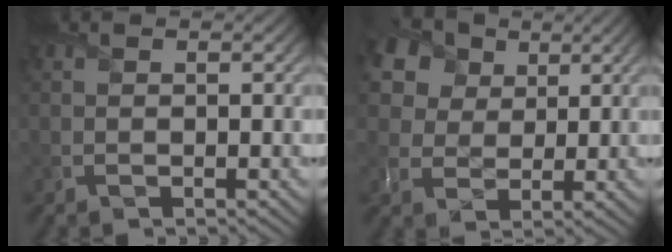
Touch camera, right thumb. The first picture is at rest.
{"total": 10.3, "force": [5.3, 7.4, 4.8], "torque": [-0.156, 0.024, 0.091]}